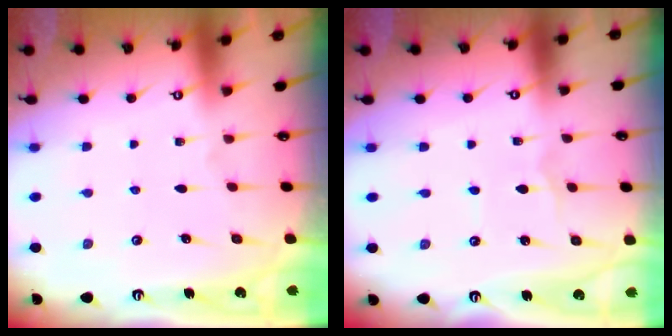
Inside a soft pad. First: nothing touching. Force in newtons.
{"total": 1.3, "press": 1.3, "slide": 0.1}